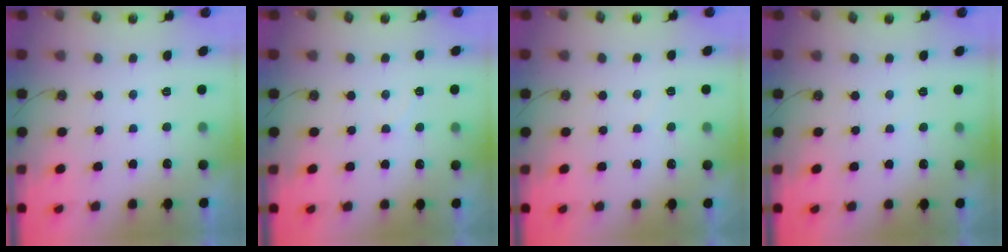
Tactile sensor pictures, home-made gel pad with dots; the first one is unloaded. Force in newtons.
{"total": 7.3, "press": 7.3, "slide": 0.5}
{"total": 4.7, "press": 4.7, "slide": 0.5}
{"total": 2.4, "press": 2.3, "slide": 0.4}